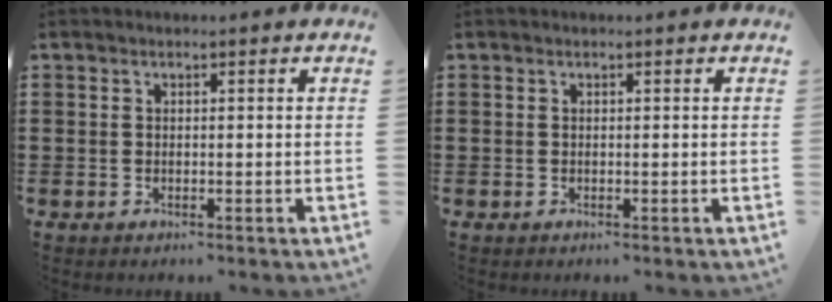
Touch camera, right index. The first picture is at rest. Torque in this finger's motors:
{"motor_torque": [0.00, 0.00, 0.00, 0.00]}